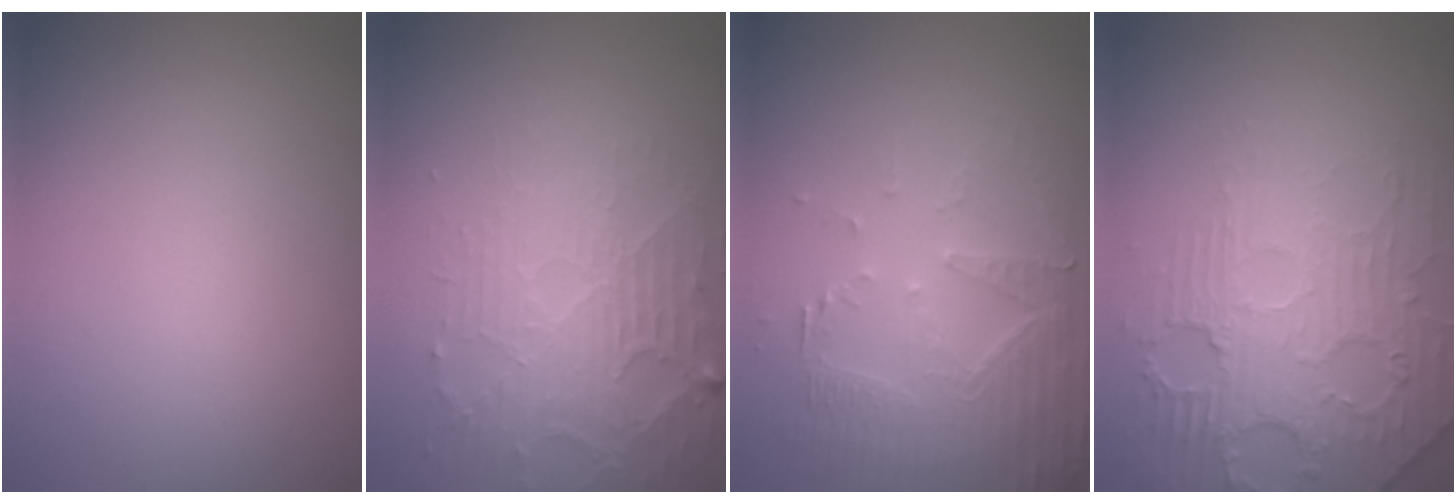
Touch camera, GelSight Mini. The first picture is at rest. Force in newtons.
{"total": 3.8, "press": 3.4, "slide": 1.8}
{"total": 5.2, "press": 3.7, "slide": 3.6}
{"total": 4.3, "press": 4.0, "slide": 1.6}